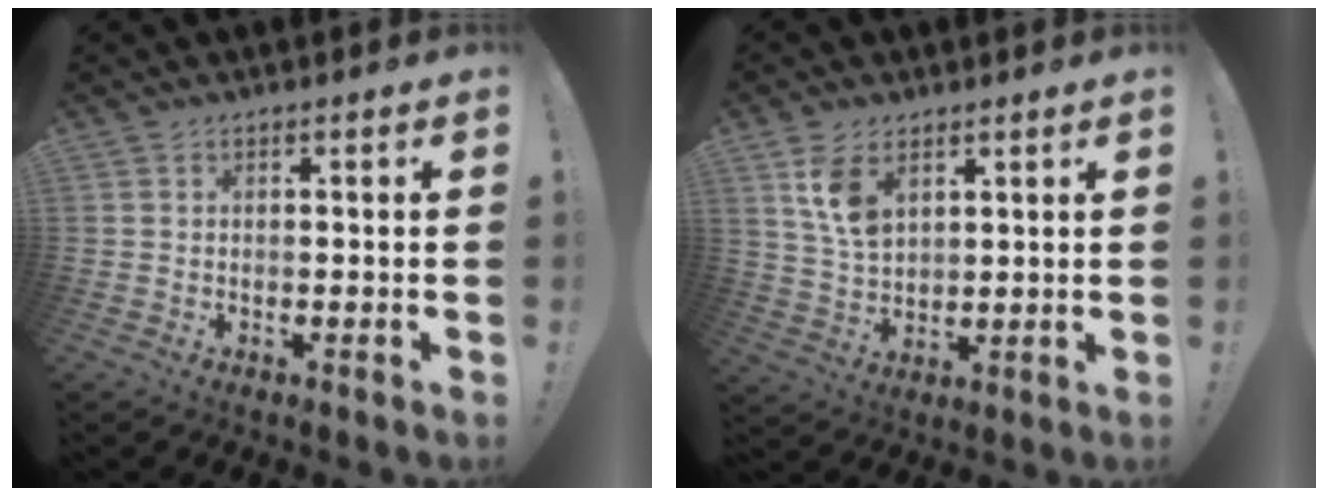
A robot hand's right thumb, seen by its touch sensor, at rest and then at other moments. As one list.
[{"total": 8.8, "force": [4.7, 5.3, 5.2], "torque": [-0.088, -0.015, 0.092]}]